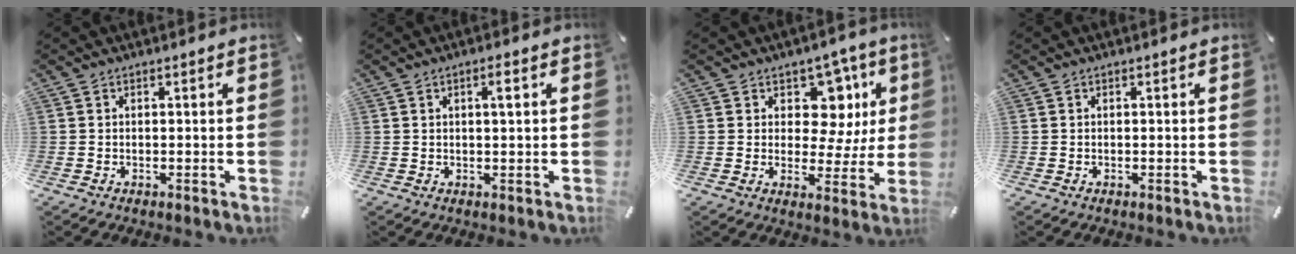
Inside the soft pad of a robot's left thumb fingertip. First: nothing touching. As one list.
[{"total": 2.4, "force": [0.8, 0.5, 2.1], "torque": [-0.044, 0.004, 0.011]}, {"total": 12.7, "force": [5.4, 9.2, 6.9], "torque": [-0.080, -0.036, 0.097]}, {"total": 0.0}]